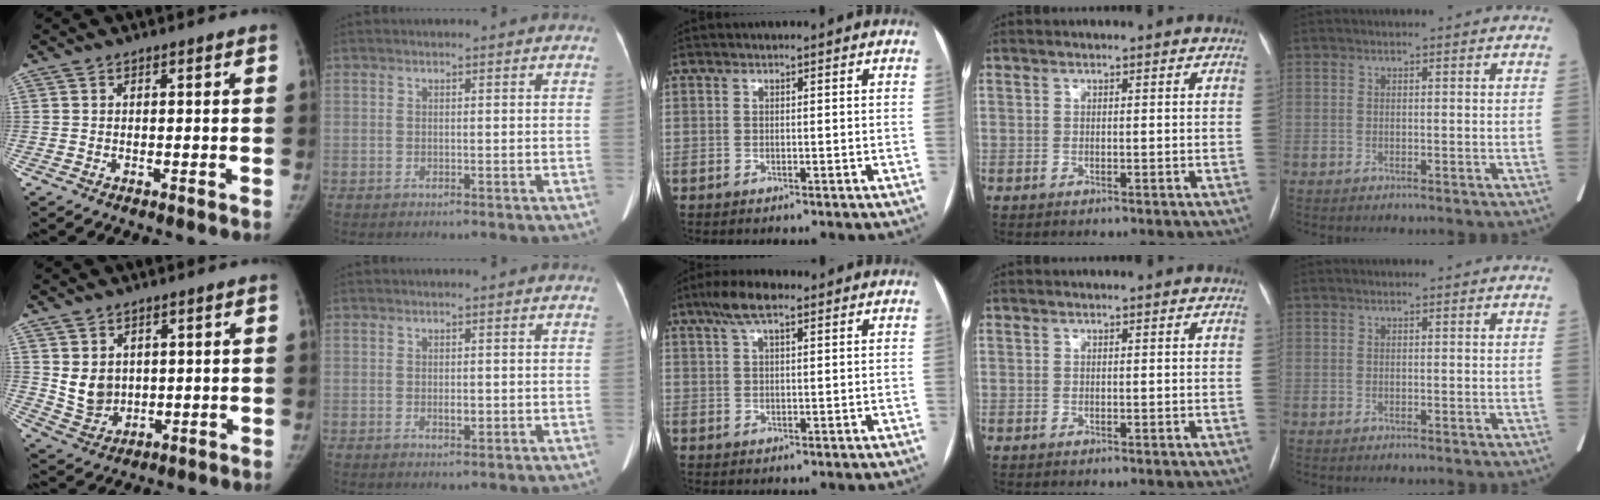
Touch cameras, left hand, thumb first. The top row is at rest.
{"thumb": {"total": 6.6, "force": [1.7, 5.4, 3.3], "torque": [-0.040, -0.021, 0.053]}, "index": {"total": 1.2, "force": [0.0, 0.6, 1.0], "torque": [-0.017, -0.001, 0.001]}, "middle": {"total": 5.3, "force": [3.4, 1.4, 3.8], "torque": [-0.080, 0.019, 0.060]}}